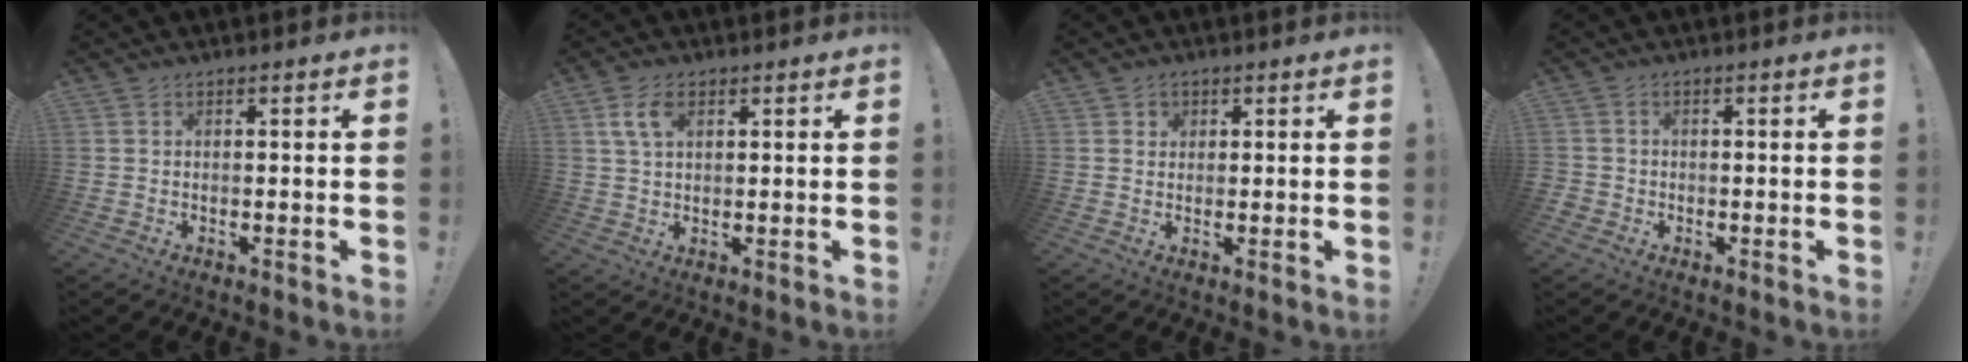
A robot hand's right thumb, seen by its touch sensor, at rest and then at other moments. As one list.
[{"total": 5.7, "force": [2.2, 3.3, 4.1], "torque": [-0.075, -0.002, 0.039]}, {"total": 1.8, "force": [0.9, 1.5, 0.2], "torque": [-0.001, -0.004, 0.016]}, {"total": 1.9, "force": [-1.0, 1.6, 0.5], "torque": [-0.007, 0.006, -0.018]}]